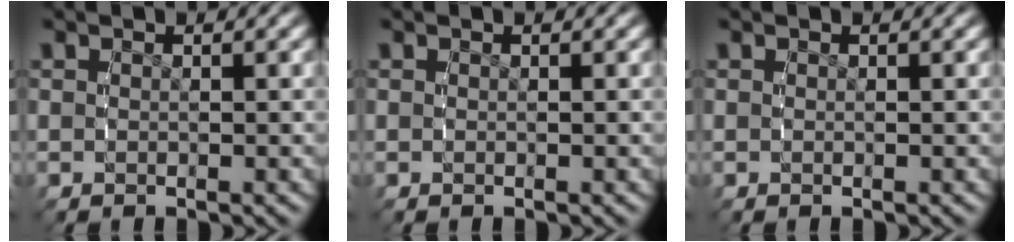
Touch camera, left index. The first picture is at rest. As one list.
[{"total": 0.0}, {"total": 0.0}]